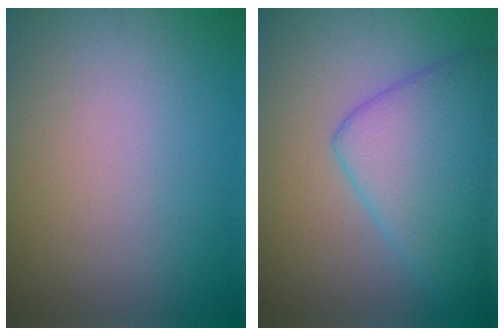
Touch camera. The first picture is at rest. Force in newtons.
{"total": 7.2, "press": 7.2, "slide": 0.2}